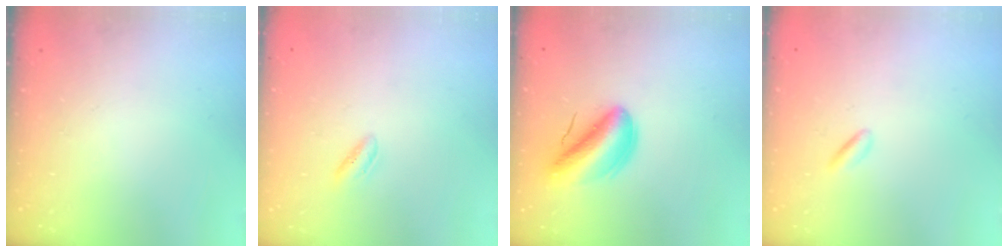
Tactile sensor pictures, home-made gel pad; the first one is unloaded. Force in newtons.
{"total": 2.5, "press": 2.4, "slide": 0.7}
{"total": 9.2, "press": 8.8, "slide": 2.7}
{"total": 0.7, "press": 0.5, "slide": 0.5}